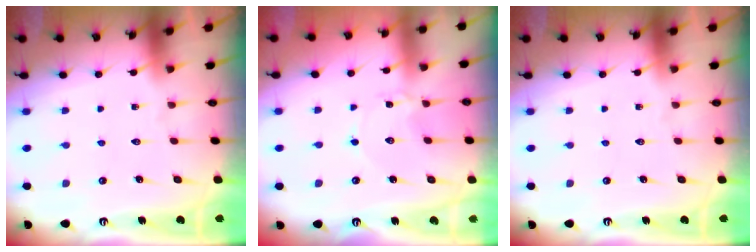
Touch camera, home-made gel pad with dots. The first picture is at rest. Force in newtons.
{"total": 1.4, "press": 1.4, "slide": 0.1}
{"total": 0.0}